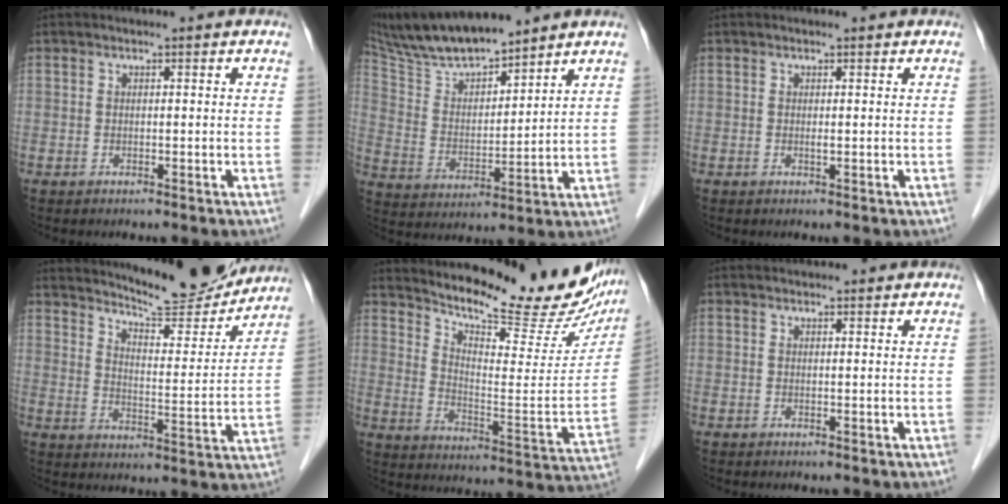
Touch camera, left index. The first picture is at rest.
{"total": 13.2, "force": [12.0, 1.7, 5.4], "torque": [-0.113, 0.011, 0.230]}
{"total": 0.5, "force": [0.2, 0.1, 0.5], "torque": [-0.013, -0.001, 0.002]}
{"total": 15.0, "force": [14.3, 1.4, 4.4], "torque": [-0.068, -0.027, 0.197]}
{"total": 21.8, "force": [19.3, 4.4, 9.1], "torque": [-0.139, -0.055, 0.256]}
{"total": 2.6, "force": [2.4, 0.7, 0.5], "torque": [-0.007, 0.024, 0.030]}